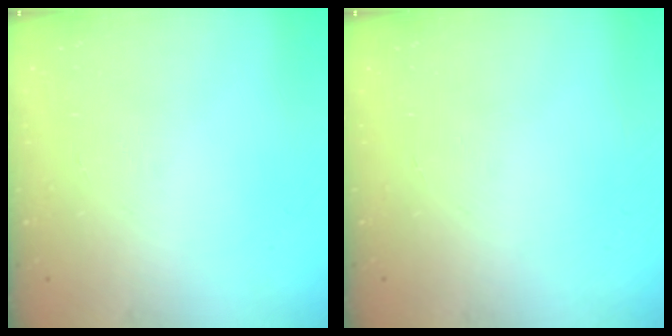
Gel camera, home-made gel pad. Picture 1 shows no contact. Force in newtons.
{"total": 0.0}